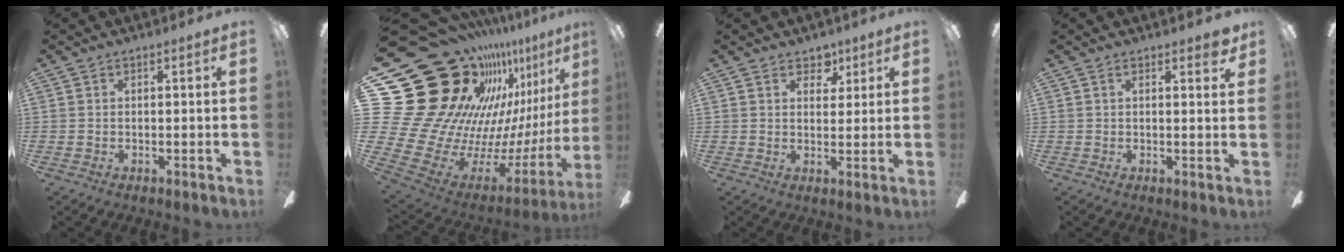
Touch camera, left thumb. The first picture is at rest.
{"total": 33.2, "force": [17.6, 20.5, 19.3], "torque": [-0.298, -0.217, 0.412]}
{"total": 4.8, "force": [3.4, 3.1, 1.2], "torque": [-0.004, -0.017, 0.058]}
{"total": 2.1, "force": [1.6, 0.5, 1.3], "torque": [-0.004, -0.006, 0.022]}